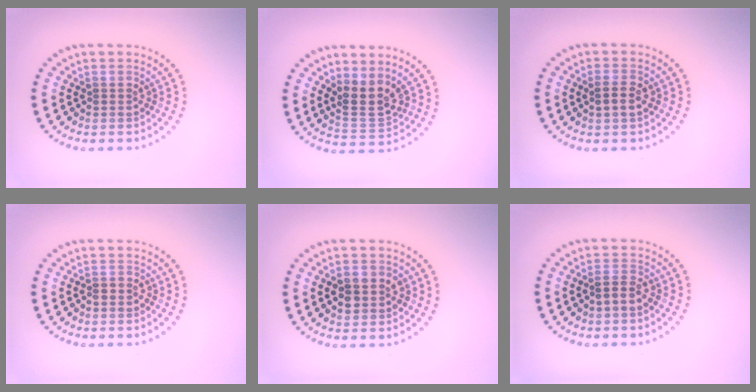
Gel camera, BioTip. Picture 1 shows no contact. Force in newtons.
{"total": 3.2, "press": 2.8, "slide": 1.6}
{"total": 1.9, "press": 1.8, "slide": 0.4}
{"total": 0.7, "press": 0.5, "slide": 0.5}
{"total": 2.7, "press": 2.7, "slide": 0.2}
{"total": 1.9, "press": 1.7, "slide": 0.8}